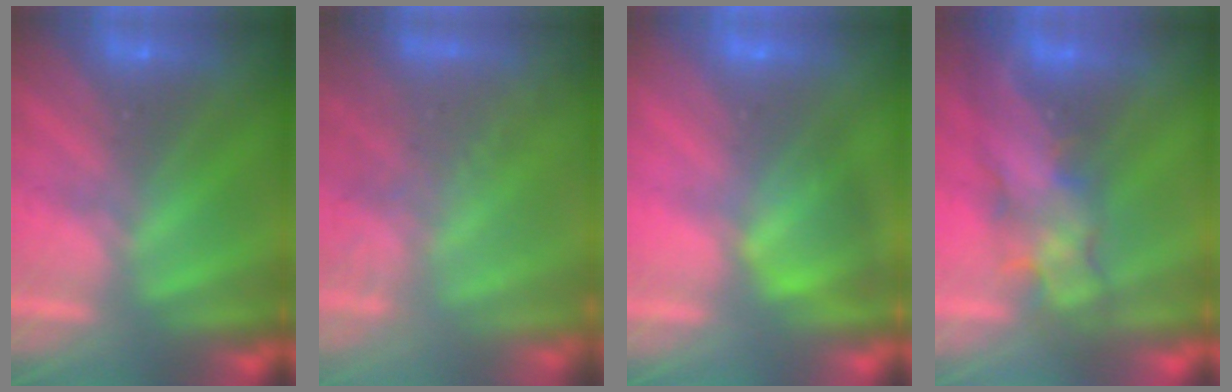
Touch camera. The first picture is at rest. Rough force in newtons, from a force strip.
{"total": 10.6}
{"total": 2.6}
{"total": 3.8}